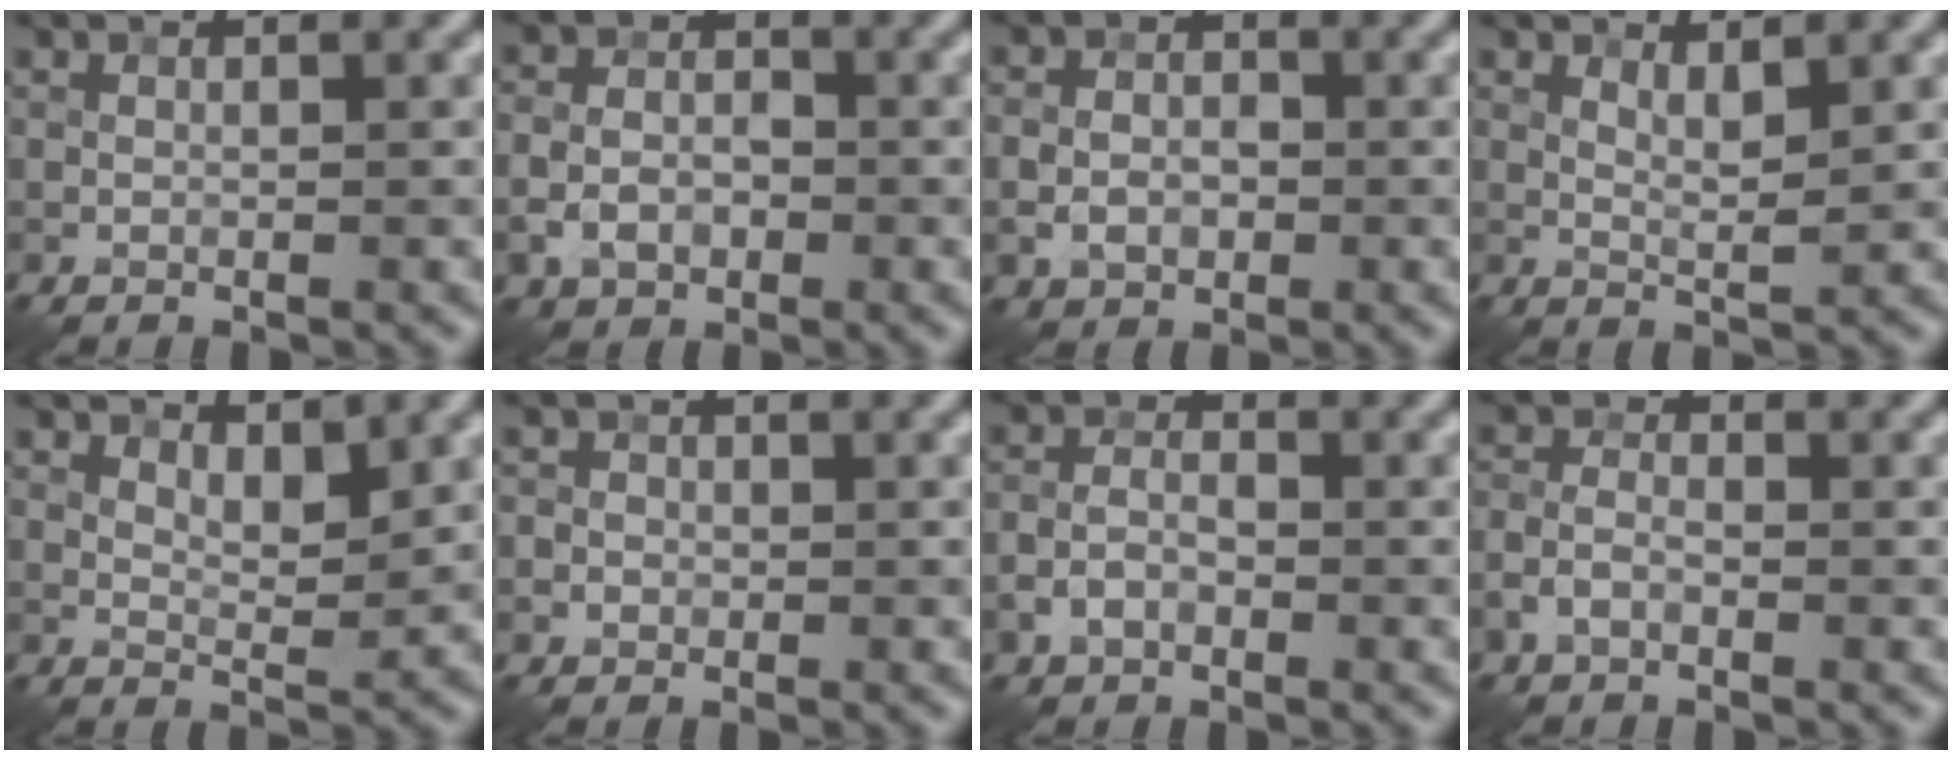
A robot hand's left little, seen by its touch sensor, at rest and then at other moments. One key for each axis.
{"total": 3.5, "fx": -1.3, "fy": 2.6, "fz": 2.0, "tx": -0.035, "ty": 0.000, "tz": -0.026}
{"total": 2.9, "fx": -0.8, "fy": 2.3, "fz": 1.6, "tx": -0.017, "ty": 0.000, "tz": -0.018}
{"total": 1.8, "fx": 1.1, "fy": 0.4, "fz": 1.4, "tx": -0.028, "ty": -0.004, "tz": 0.019}
{"total": 2.6, "fx": 1.7, "fy": 1.0, "fz": 1.6, "tx": -0.024, "ty": -0.006, "tz": 0.029}
{"total": 1.6, "fx": -0.2, "fy": 1.5, "fz": 0.4, "tx": 0.008, "ty": 0.005, "tz": -0.011}
{"total": 2.5, "fx": -1.1, "fy": 1.6, "fz": 1.5, "tx": -0.026, "ty": 0.006, "tz": -0.024}
{"total": 2.0, "fx": -1.1, "fy": 1.2, "fz": 1.3, "tx": -0.023, "ty": 0.006, "tz": -0.026}